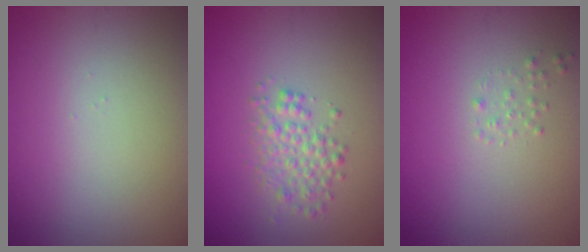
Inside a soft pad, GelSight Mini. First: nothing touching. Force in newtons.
{"total": 2.5, "press": 2.5, "slide": 0.0}
{"total": 0.6, "press": 0.6, "slide": 0.1}